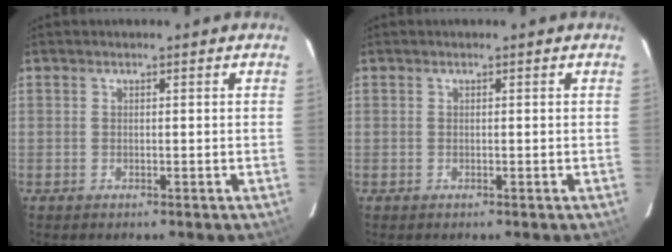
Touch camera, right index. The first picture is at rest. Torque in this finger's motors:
{"motor_torque": [0.00, 0.00, 0.00, -0.01]}